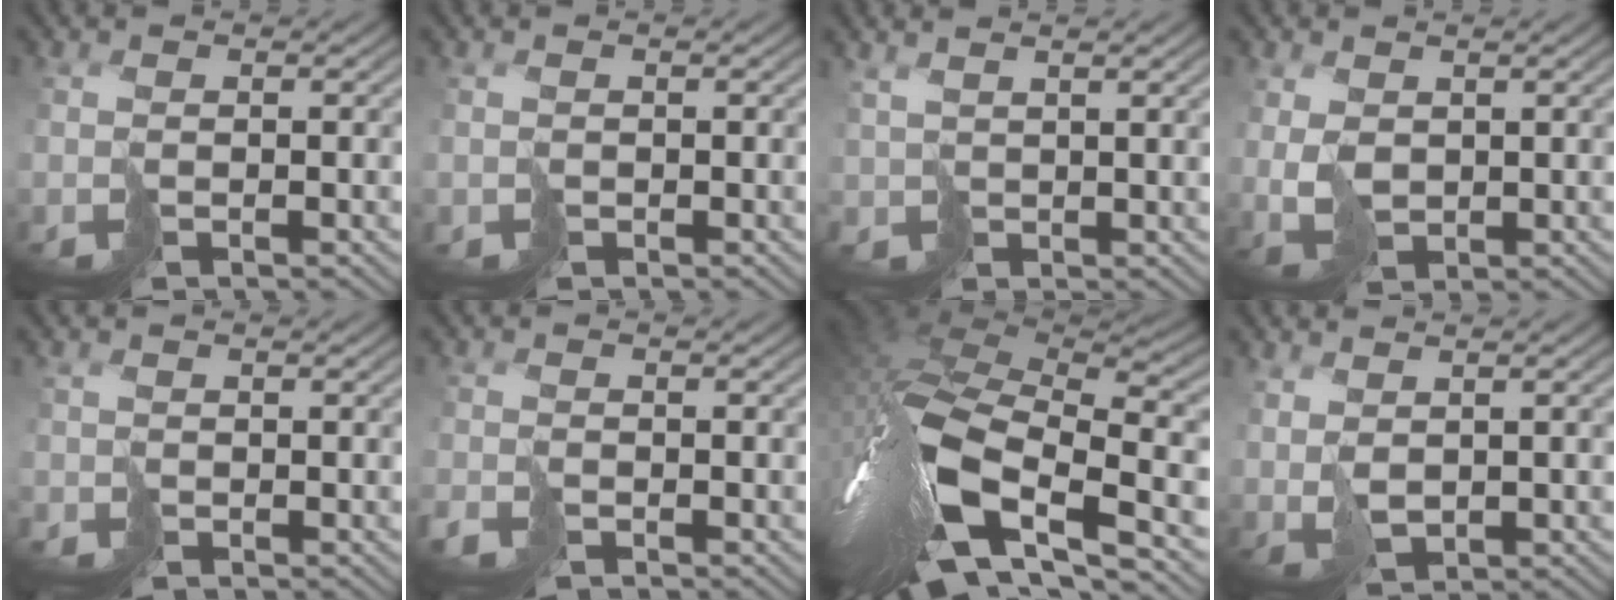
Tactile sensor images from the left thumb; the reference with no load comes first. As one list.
[{"total": 1.0, "force": [0.1, 0.0, -1.0], "torque": [0.021, -0.001, 0.005]}, {"total": 2.9, "force": [2.7, 0.7, 0.8], "torque": [-0.012, 0.005, 0.058]}, {"total": 2.4, "force": [1.3, 1.9, 0.9], "torque": [-0.036, -0.001, 0.035]}, {"total": 1.1, "force": [-0.8, 0.1, -0.6], "torque": [0.010, -0.007, -0.019]}, {"total": 1.6, "force": [-1.5, 0.6, 0.3], "torque": [-0.015, -0.009, -0.035]}, {"total": 17.0, "force": [-3.0, 9.0, 14.1], "torque": [-0.312, -0.036, -0.033]}, {"total": 1.9, "force": [1.4, 1.0, 0.8], "torque": [-0.022, 0.000, 0.038]}]